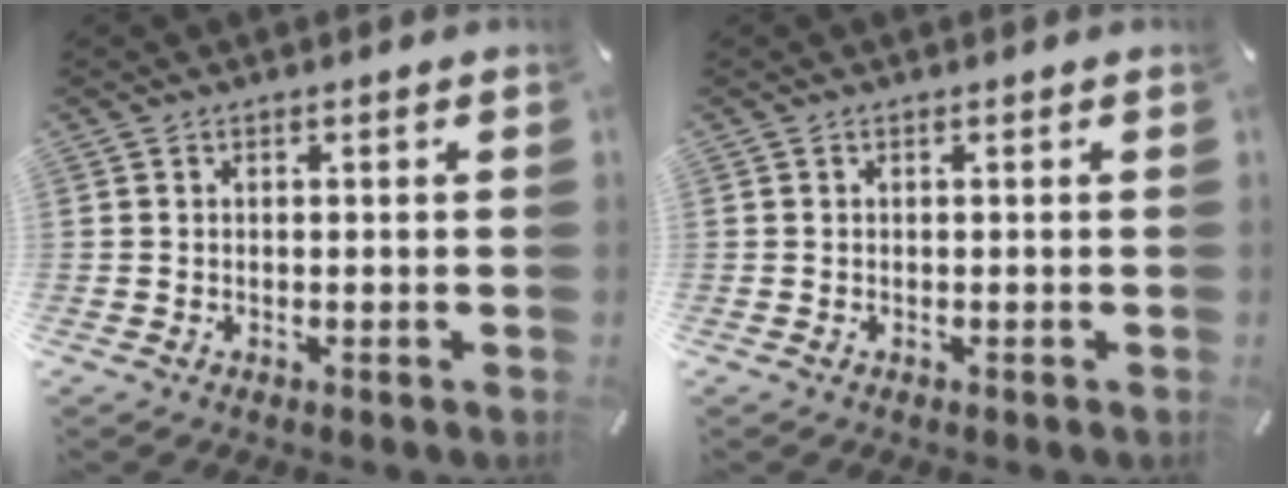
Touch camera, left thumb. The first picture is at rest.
{"total": 0.0}